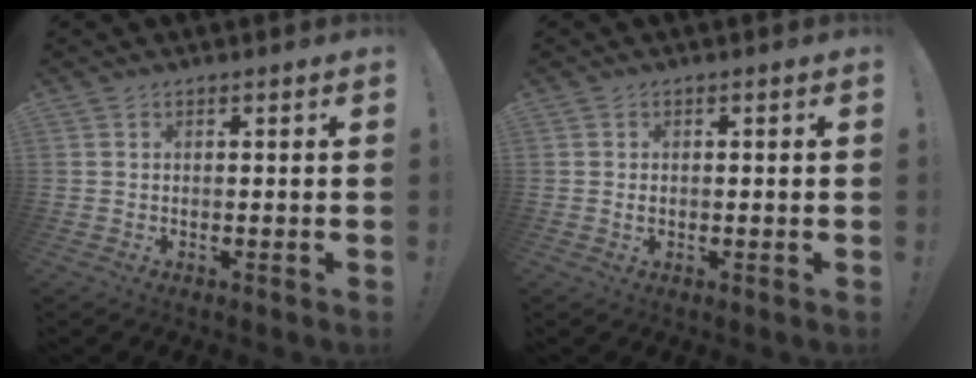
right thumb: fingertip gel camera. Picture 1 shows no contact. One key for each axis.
{"total": 0.8, "fx": 0.0, "fy": 0.5, "fz": 0.5, "tx": -0.004, "ty": 0.000, "tz": -0.003}